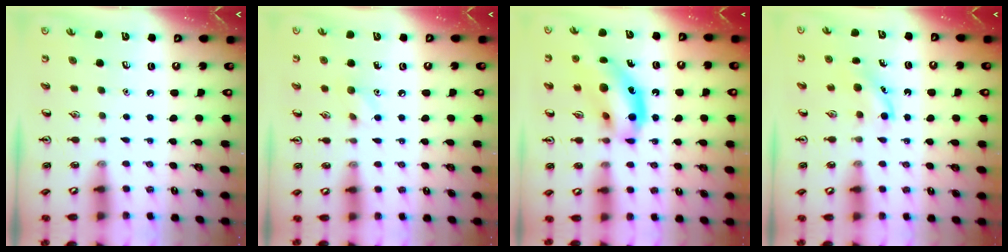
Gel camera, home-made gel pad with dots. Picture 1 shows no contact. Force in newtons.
{"total": 6.3, "press": 6.0, "slide": 2.0}
{"total": 14.2, "press": 13.5, "slide": 4.2}
{"total": 4.1, "press": 3.9, "slide": 1.3}